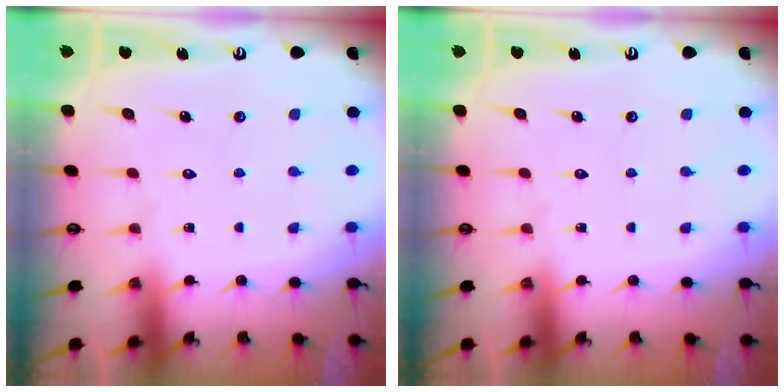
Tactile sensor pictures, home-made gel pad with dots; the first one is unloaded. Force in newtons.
{"total": 0.0}